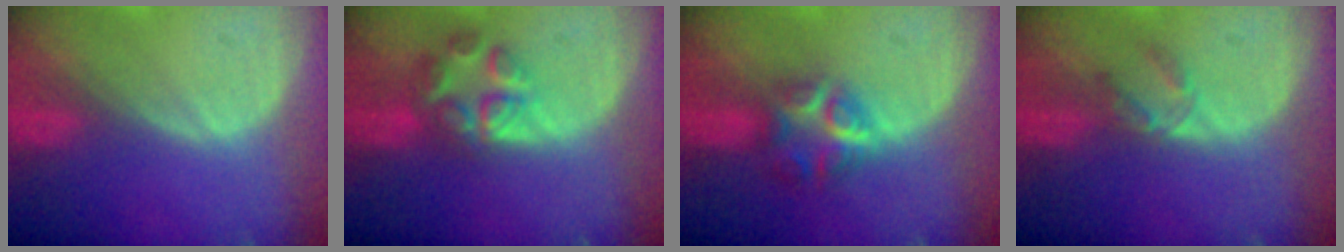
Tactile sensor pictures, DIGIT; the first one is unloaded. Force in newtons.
{"total": 7.0, "press": 6.0, "slide": 3.8}
{"total": 6.1, "press": 5.5, "slide": 2.7}
{"total": 2.7, "press": 2.5, "slide": 1.0}